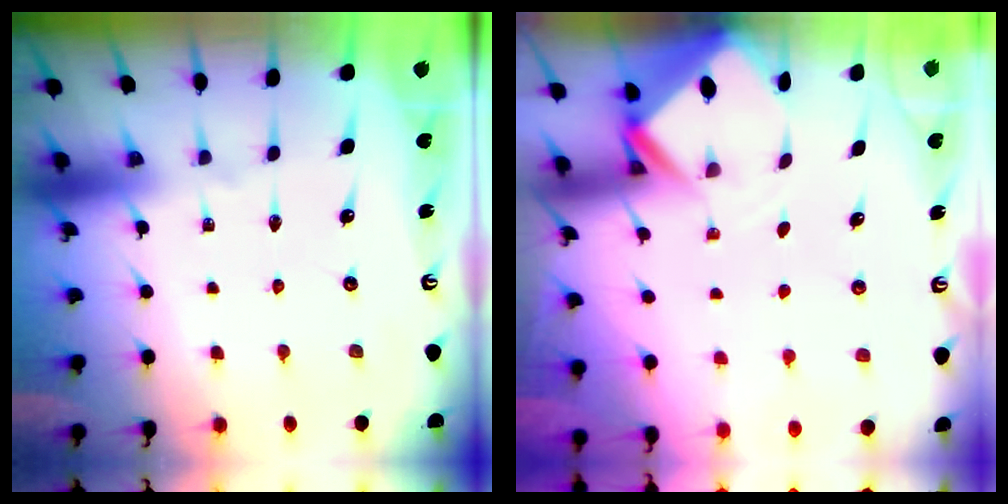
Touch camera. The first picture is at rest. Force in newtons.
{"total": 2.7, "press": 2.7, "slide": 0.2}